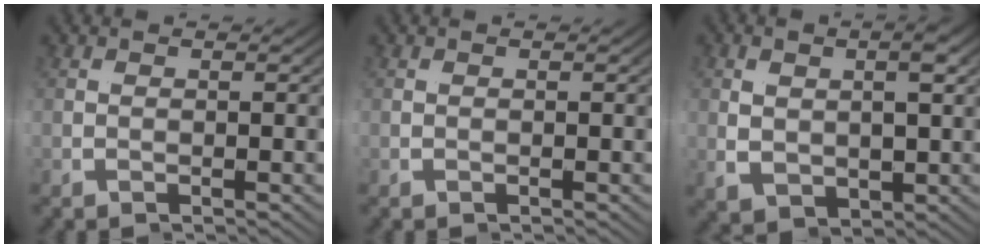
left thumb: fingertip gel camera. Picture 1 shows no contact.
{"total": 0.0}
{"total": 2.2, "force": [-0.3, 0.4, 2.2], "torque": [-0.031, 0.001, -0.002]}